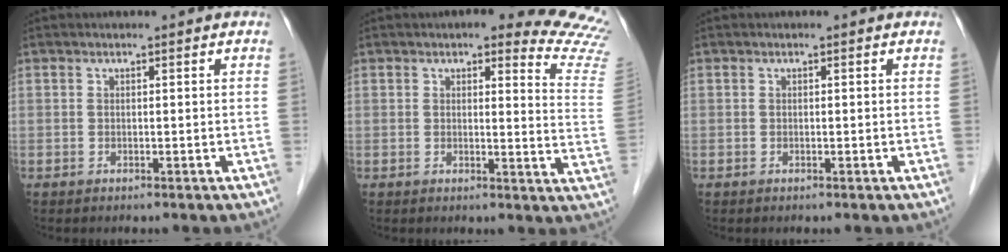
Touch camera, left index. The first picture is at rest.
{"total": 12.7, "force": [11.4, 2.3, 5.0], "torque": [-0.023, -0.072, 0.088]}
{"total": 0.0}